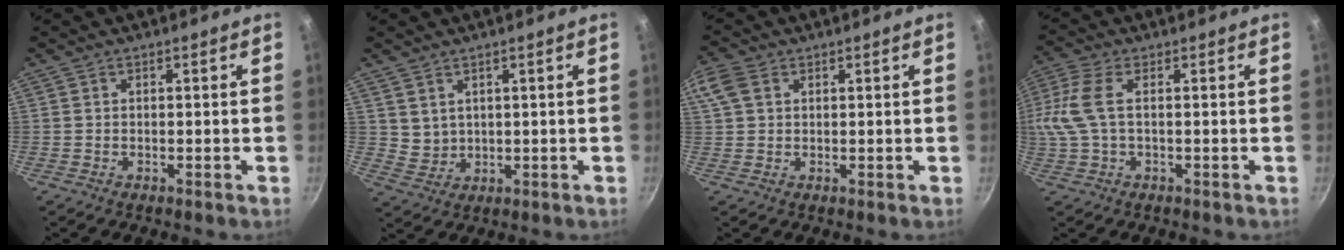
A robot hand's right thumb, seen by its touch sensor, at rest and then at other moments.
{"total": 3.3, "force": [1.8, 2.6, 1.0], "torque": [-0.004, -0.007, 0.047]}
{"total": 4.9, "force": [1.9, 3.5, 2.9], "torque": [-0.061, 0.008, 0.035]}
{"total": 8.8, "force": [0.3, 3.8, 7.9], "torque": [-0.189, 0.013, 0.004]}